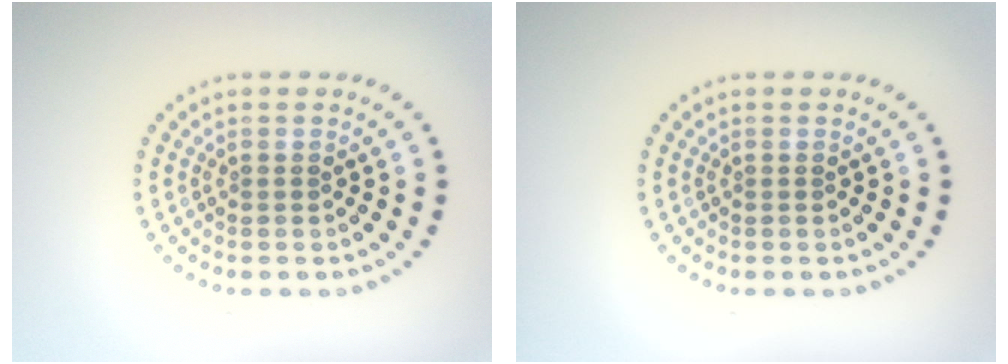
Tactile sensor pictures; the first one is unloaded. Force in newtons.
{"total": 0.0}